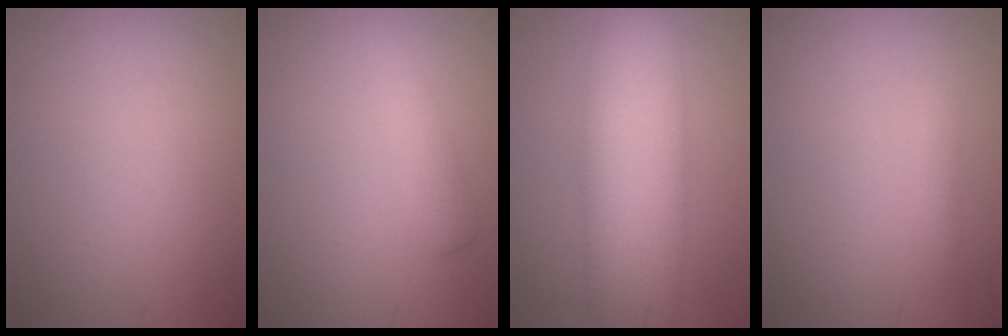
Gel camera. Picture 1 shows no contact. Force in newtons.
{"total": 2.5, "press": 2.5, "slide": 0.0}
{"total": 10.7, "press": 10.6, "slide": 0.7}
{"total": 0.9, "press": 0.9, "slide": 0.0}